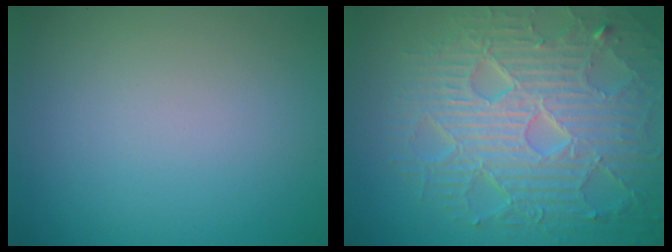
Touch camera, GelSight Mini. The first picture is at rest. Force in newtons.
{"total": 9.9, "press": 6.6, "slide": 7.4}